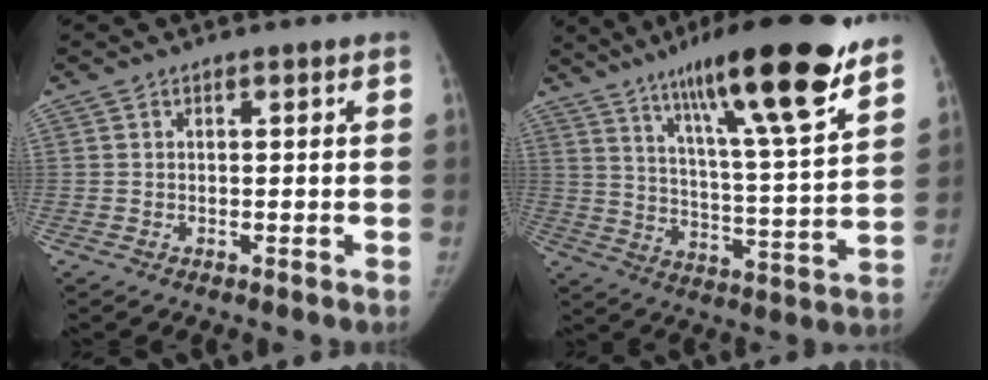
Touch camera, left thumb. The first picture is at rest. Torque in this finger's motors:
{"motor_torque": [0.62, 0.09, 1.51, -1.25, 0.15]}